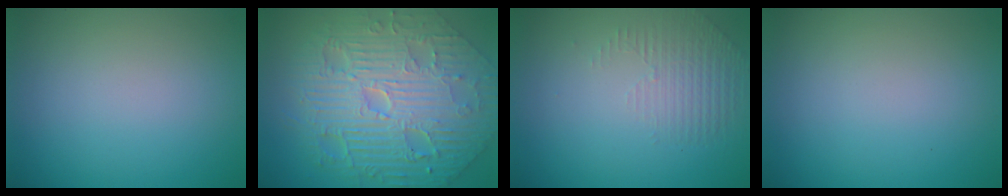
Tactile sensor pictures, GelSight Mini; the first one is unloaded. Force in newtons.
{"total": 11.9, "press": 7.8, "slide": 9.0}
{"total": 1.3, "press": 0.5, "slide": 1.2}
{"total": 0.0}